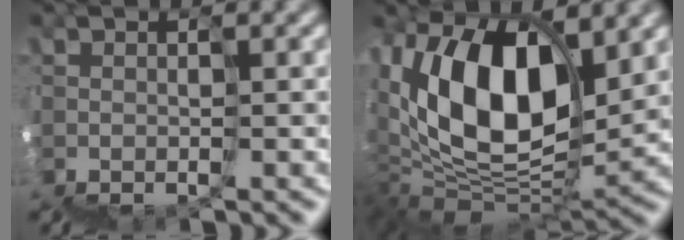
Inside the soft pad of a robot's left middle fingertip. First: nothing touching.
{"total": 9.1, "force": [5.9, 3.9, 5.7], "torque": [-0.098, 0.042, 0.086]}